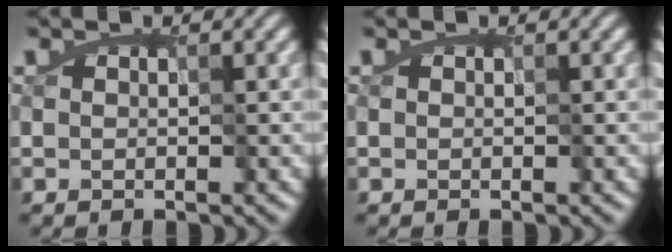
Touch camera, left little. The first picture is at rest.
{"total": 0.0}